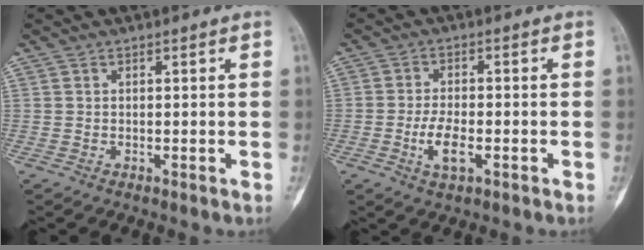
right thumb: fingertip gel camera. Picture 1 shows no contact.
{"total": 5.4, "force": [-1.8, 2.4, 4.4], "torque": [-0.085, 0.006, -0.033]}